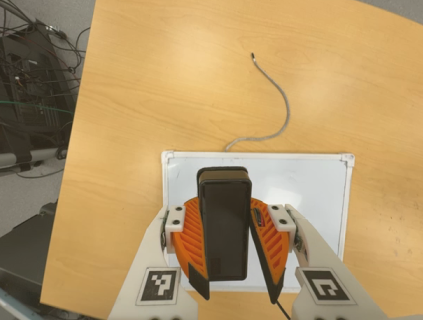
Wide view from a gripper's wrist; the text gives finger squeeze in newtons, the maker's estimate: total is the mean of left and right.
{"total": 10.5, "left": 9.8, "right": 11.1}